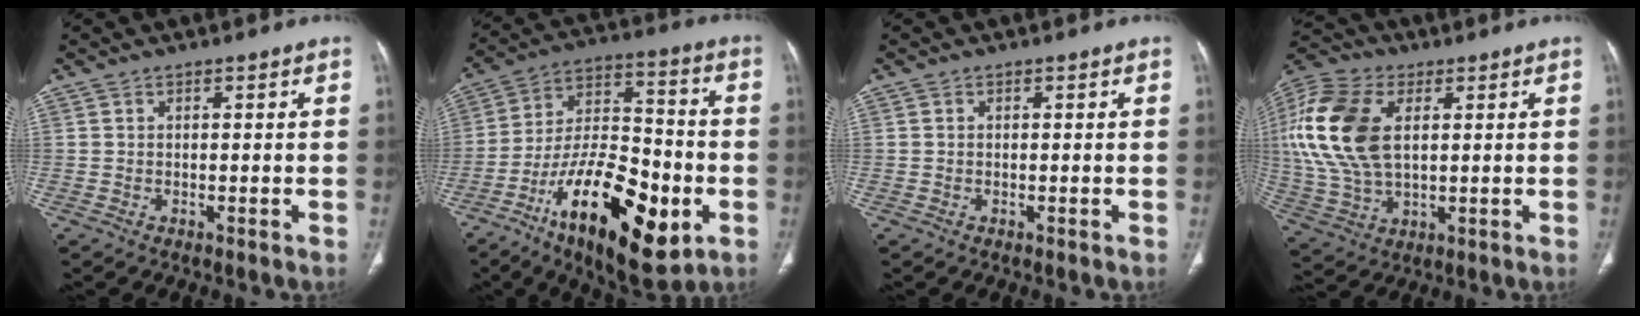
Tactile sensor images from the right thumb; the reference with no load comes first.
{"total": 25.0, "force": [-9.6, 10.8, 20.4], "torque": [-0.327, 0.044, -0.151]}
{"total": 0.0}
{"total": 20.3, "force": [4.3, 12.4, 15.5], "torque": [-0.348, -0.003, 0.078]}